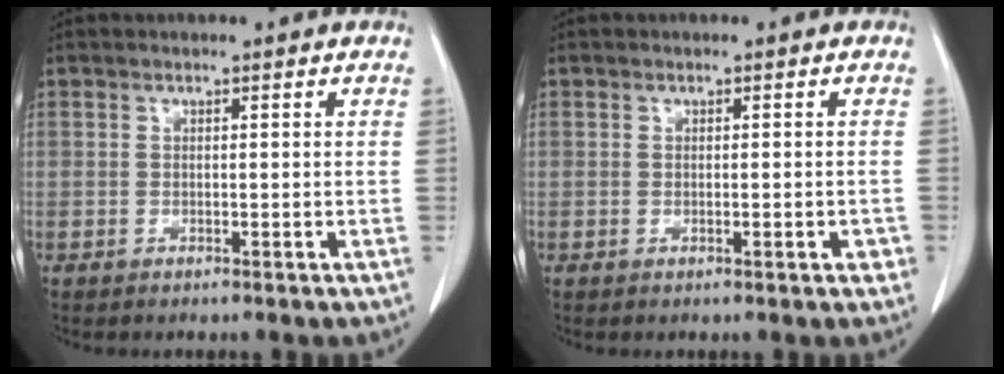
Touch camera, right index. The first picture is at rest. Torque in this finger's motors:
{"motor_torque": [-0.05, 0.05, -0.01, -0.01]}